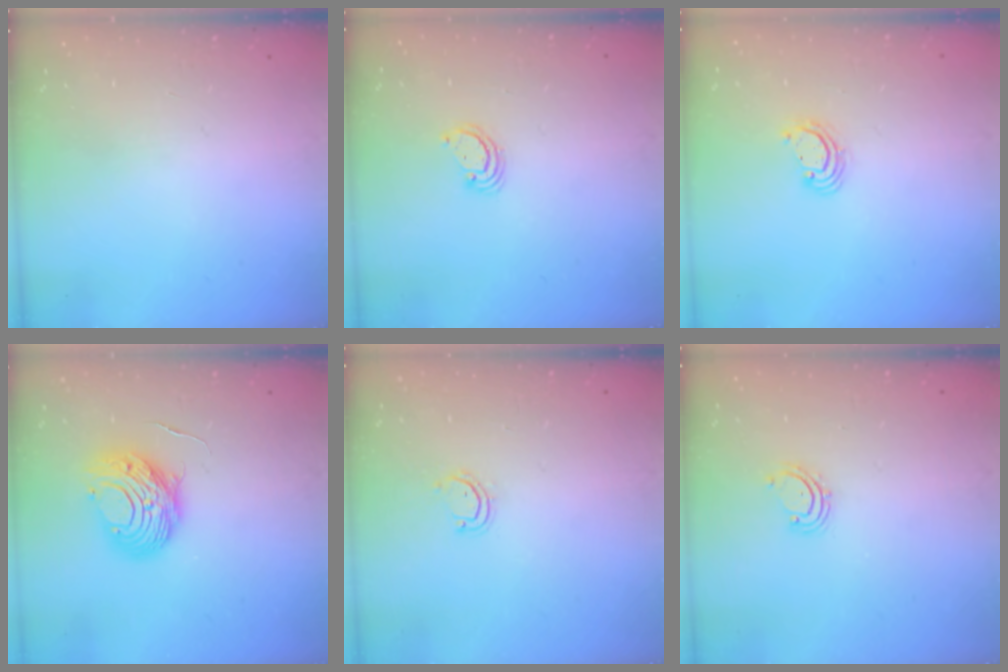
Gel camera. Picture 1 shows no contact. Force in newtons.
{"total": 2.3, "press": 2.3, "slide": 0.1}
{"total": 2.8, "press": 2.8, "slide": 0.2}
{"total": 11.2, "press": 11.2, "slide": 0.9}
{"total": 3.4, "press": 3.4, "slide": 0.2}
{"total": 2.7, "press": 2.6, "slide": 0.5}